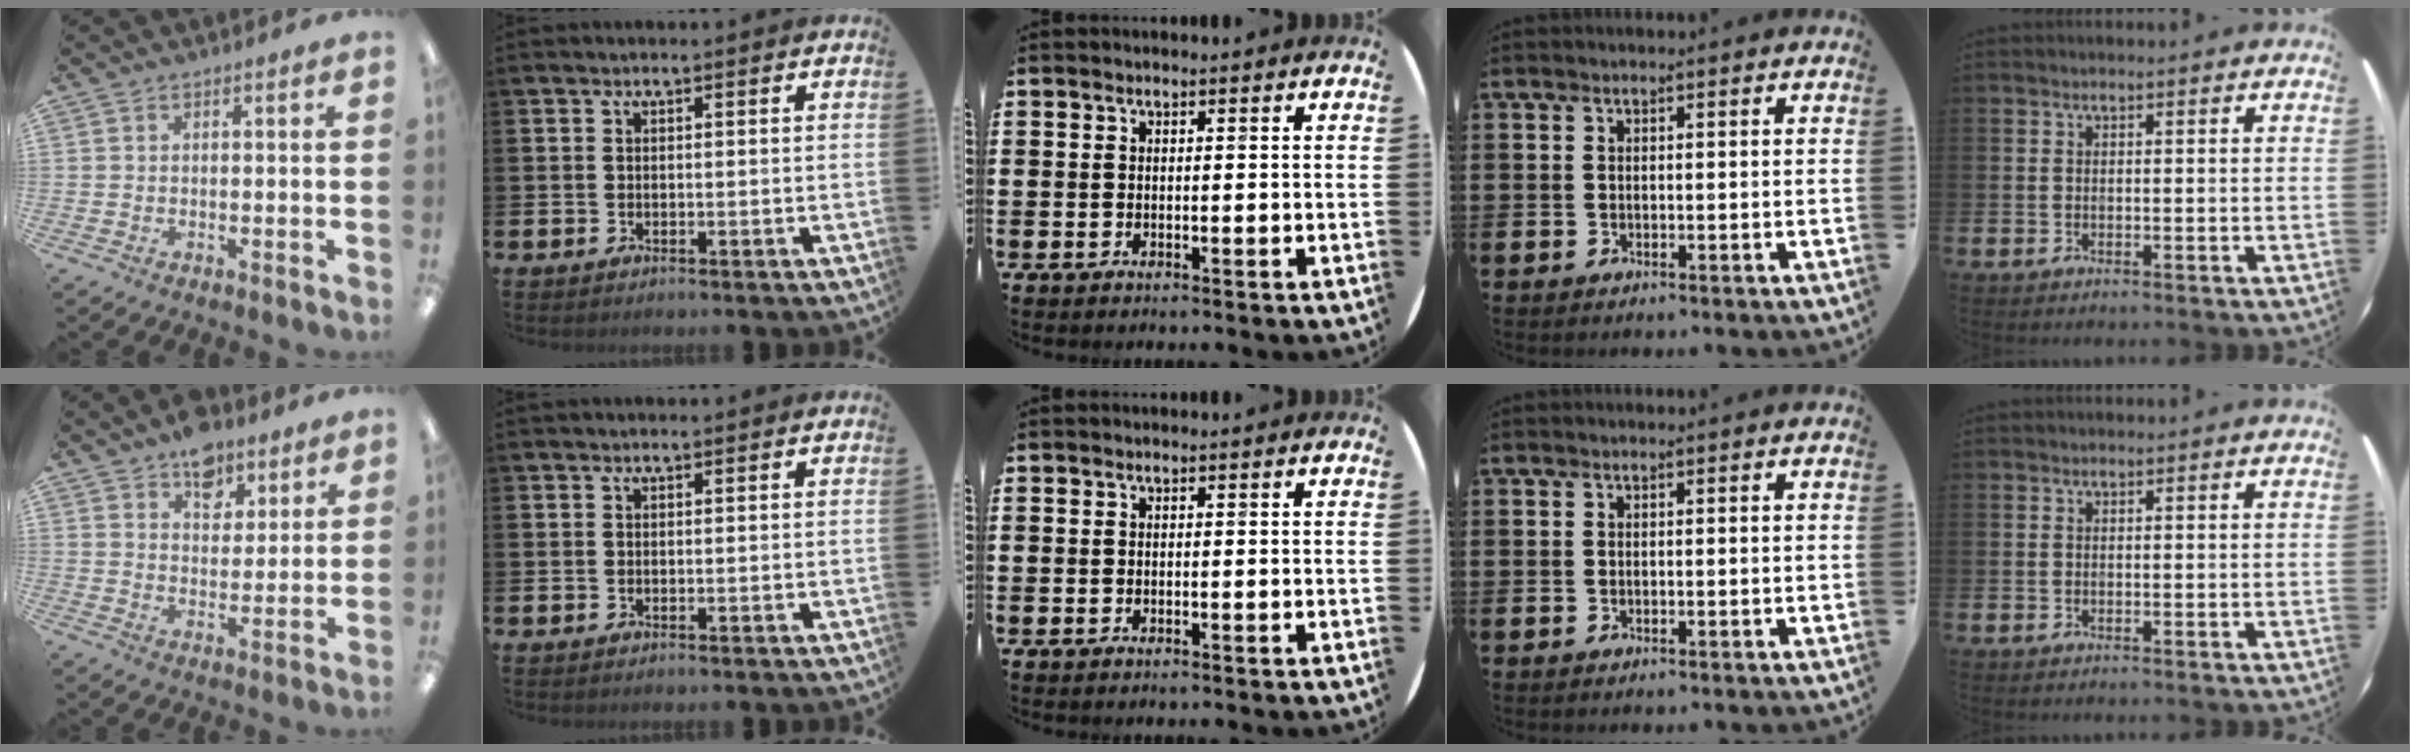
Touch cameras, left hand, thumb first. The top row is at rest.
{"thumb": {"total": 9.1, "force": [6.2, 5.8, 3.2], "torque": [-0.024, -0.035, 0.109]}}